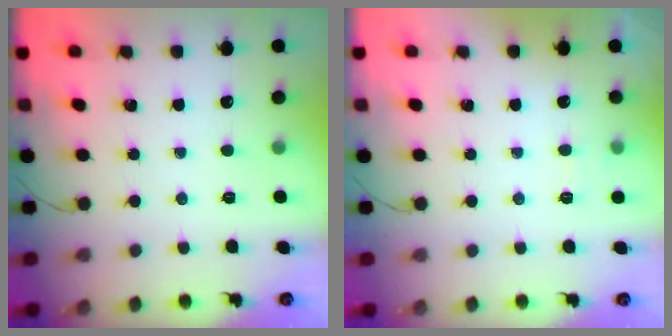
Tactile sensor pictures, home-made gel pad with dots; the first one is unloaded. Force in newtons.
{"total": 3.6, "press": 3.1, "slide": 1.7}